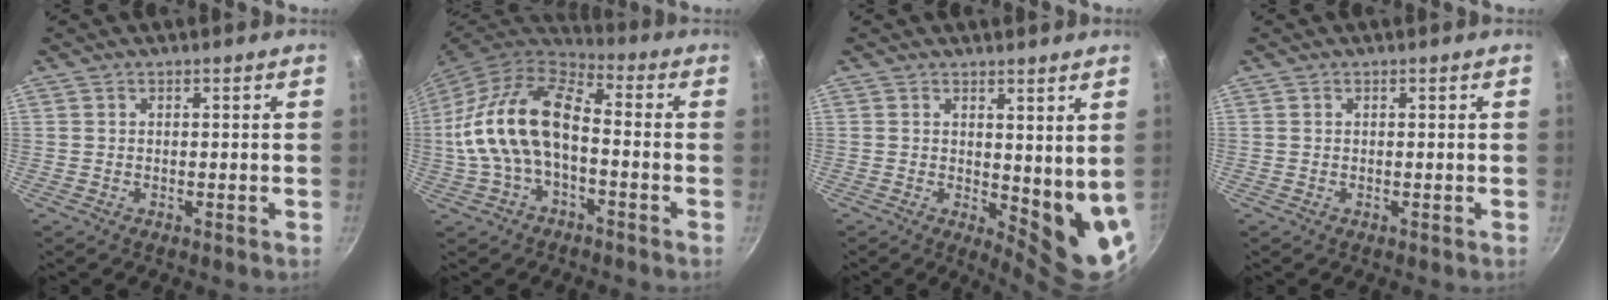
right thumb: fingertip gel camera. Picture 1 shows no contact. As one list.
[{"total": 17.2, "force": [-1.9, 9.5, 14.2], "torque": [-0.262, 0.042, -0.046]}, {"total": 8.6, "force": [2.1, 3.6, 7.5], "torque": [-0.085, -0.031, 0.036]}, {"total": 0.0}]